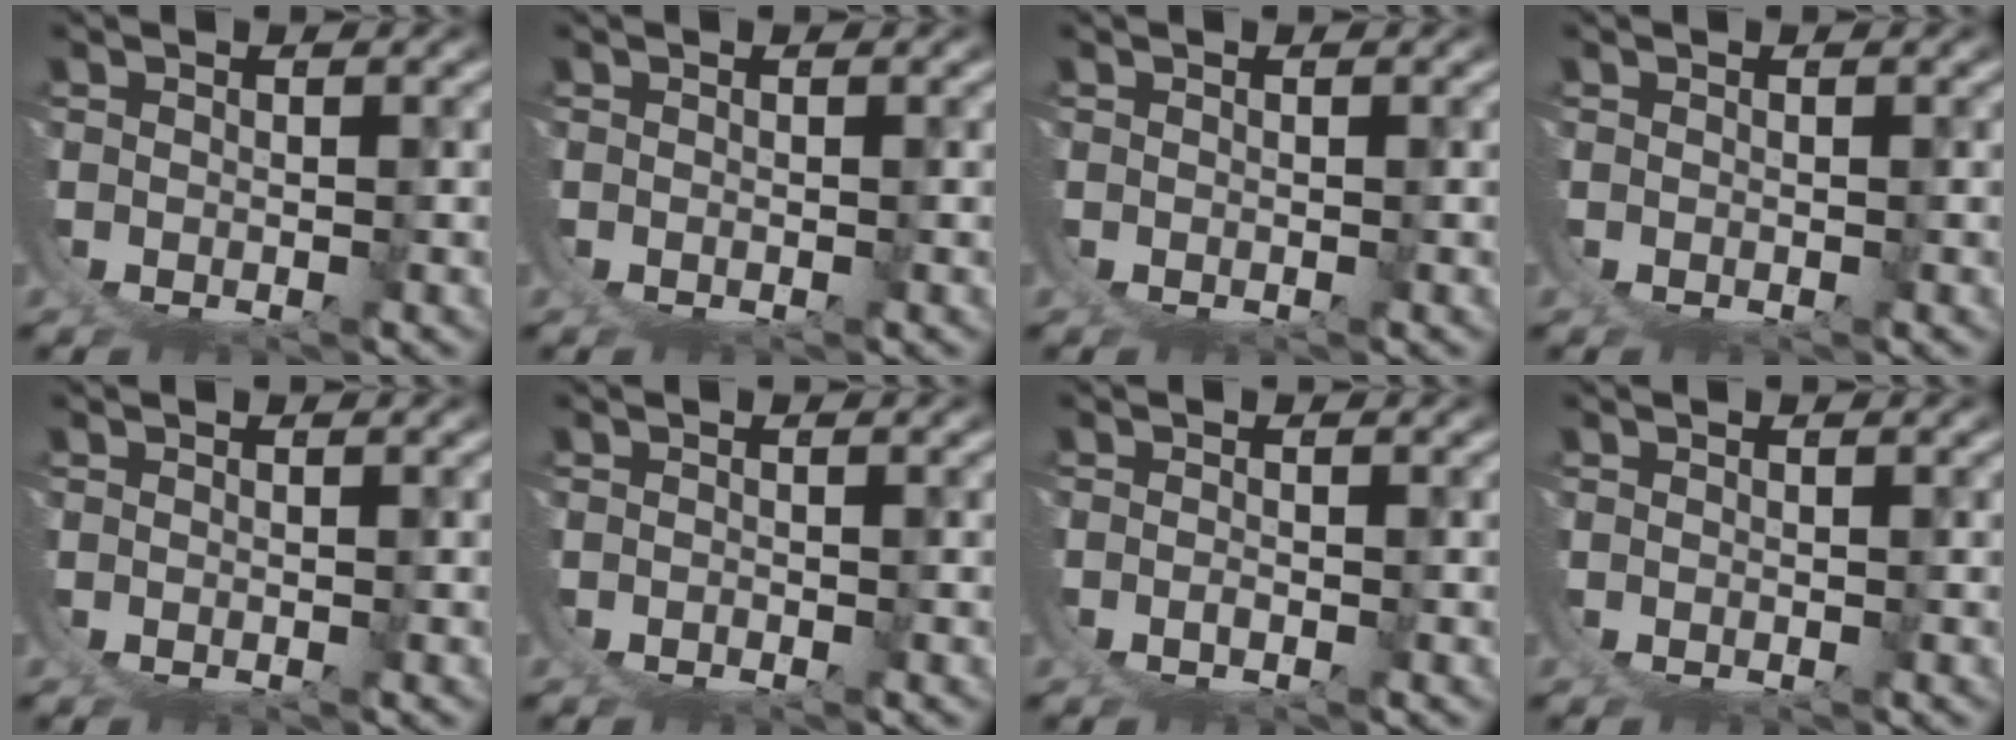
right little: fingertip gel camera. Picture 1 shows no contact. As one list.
[{"total": 0.0}, {"total": 0.0}, {"total": 0.0}, {"total": 0.0}, {"total": 0.6, "force": [-0.4, -0.5, -0.1], "torque": [0.002, -0.001, -0.007]}, {"total": 0.8, "force": [-0.1, -0.5, 0.6], "torque": [-0.011, 0.000, -0.004]}, {"total": 0.0}]